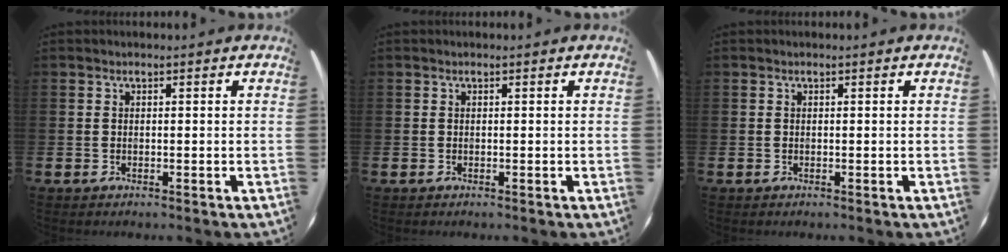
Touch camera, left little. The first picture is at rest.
{"total": 0.0}
{"total": 0.0}